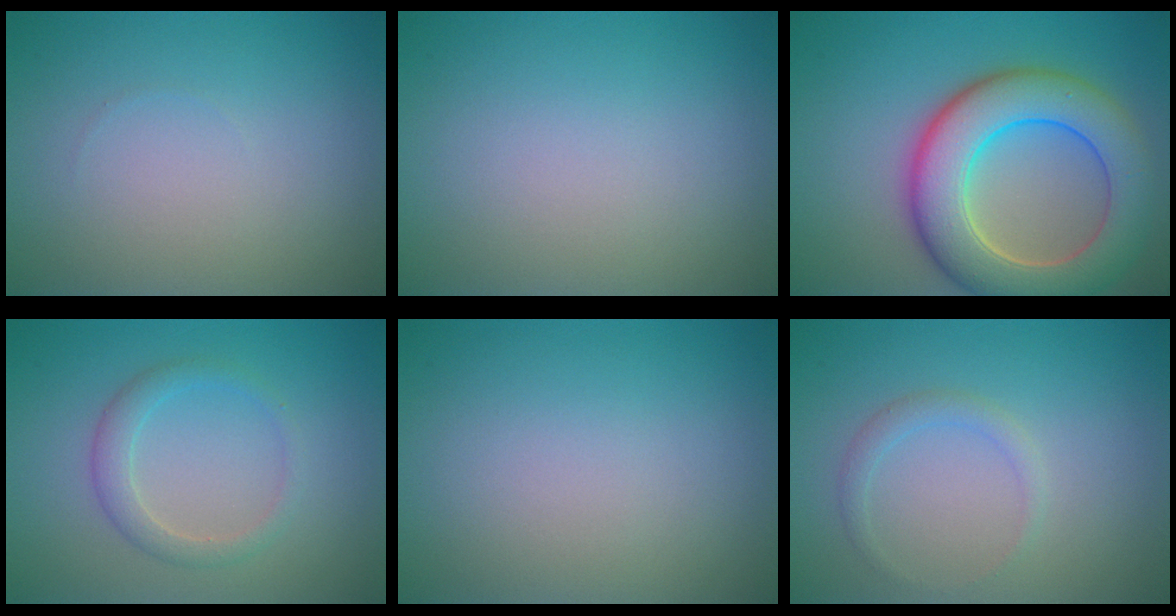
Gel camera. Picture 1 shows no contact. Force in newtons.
{"total": 0.0}
{"total": 9.5, "press": 9.5, "slide": 0.7}
{"total": 2.2, "press": 2.2, "slide": 0.1}
{"total": 0.0}
{"total": 1.3, "press": 1.3, "slide": 0.1}